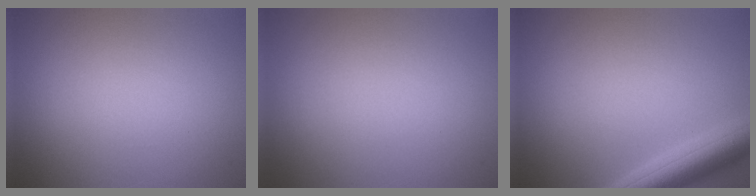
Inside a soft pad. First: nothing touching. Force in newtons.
{"total": 0.0}
{"total": 5.0, "press": 5.0, "slide": 0.3}